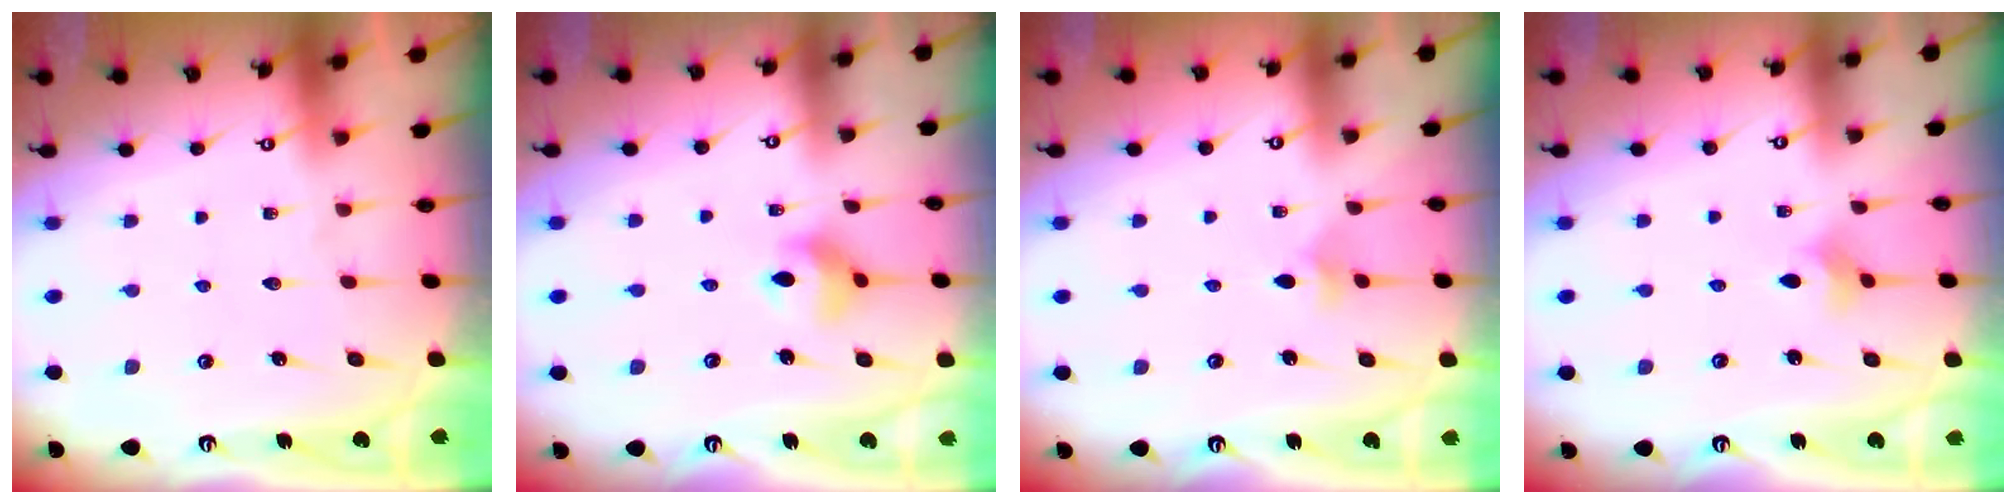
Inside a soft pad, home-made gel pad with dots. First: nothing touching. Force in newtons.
{"total": 7.7, "press": 7.4, "slide": 2.2}
{"total": 2.7, "press": 2.6, "slide": 0.6}
{"total": 3.0, "press": 2.9, "slide": 0.5}